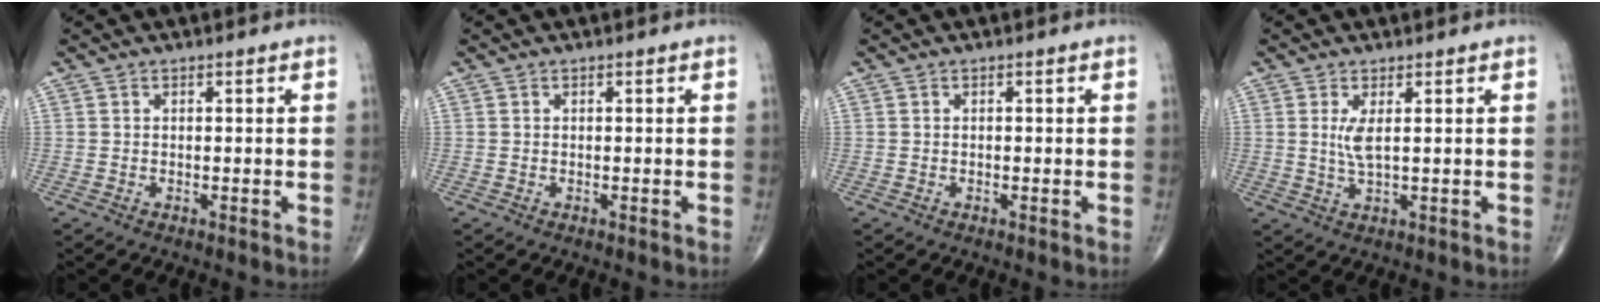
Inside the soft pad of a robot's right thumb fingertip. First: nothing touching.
{"total": 0.0}
{"total": 0.0}
{"total": 3.2, "force": [0.7, 0.6, 3.0], "torque": [-0.067, -0.012, 0.021]}